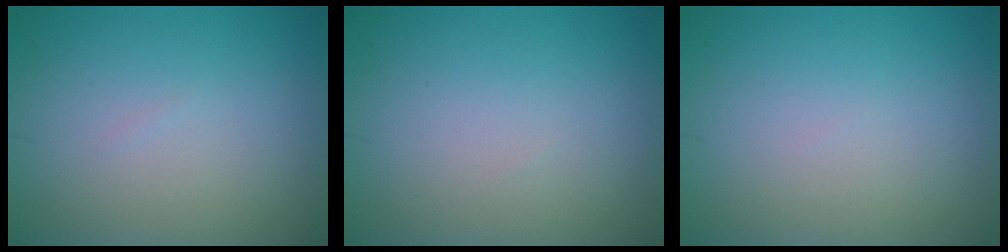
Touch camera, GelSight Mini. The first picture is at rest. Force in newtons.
{"total": 0.0}
{"total": 0.0}